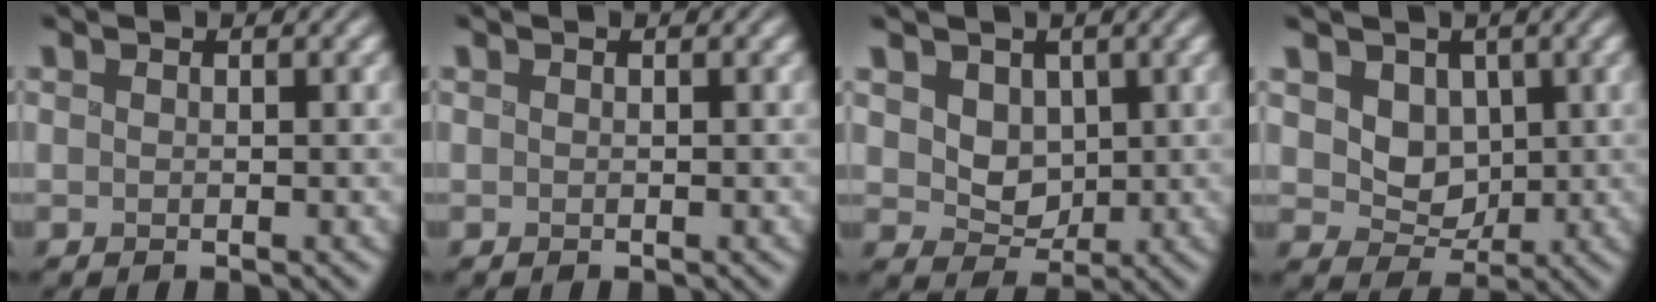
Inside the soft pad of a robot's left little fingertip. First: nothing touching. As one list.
[{"total": 0.0}, {"total": 2.9, "force": [0.6, 2.5, 1.4], "torque": [-0.035, -0.017, 0.013]}, {"total": 3.6, "force": [0.5, 3.1, 1.8], "torque": [-0.041, -0.018, 0.009]}]